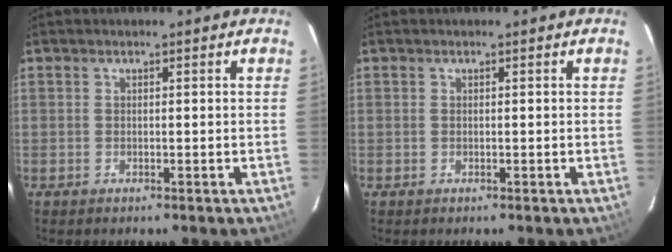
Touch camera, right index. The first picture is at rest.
{"total": 0.0}